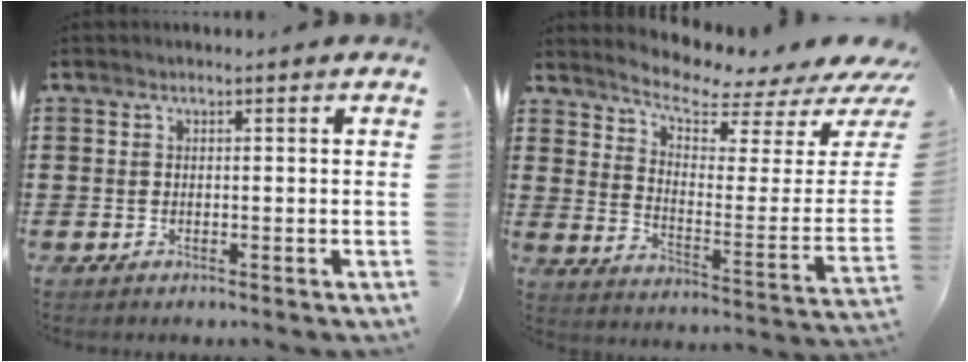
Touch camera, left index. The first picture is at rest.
{"total": 6.0, "force": [5.3, 1.1, 2.5], "torque": [-0.070, -0.046, 0.087]}